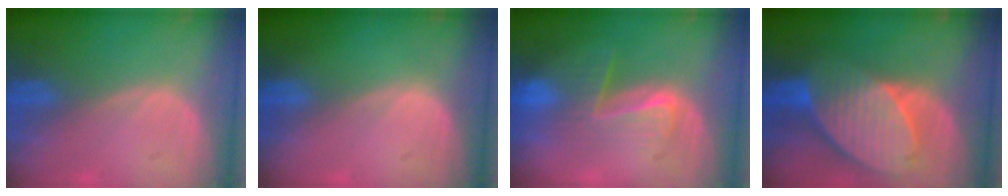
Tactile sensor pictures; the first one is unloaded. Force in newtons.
{"total": 0.0}
{"total": 6.8, "press": 6.6, "slide": 1.5}
{"total": 10.2, "press": 8.9, "slide": 5.0}